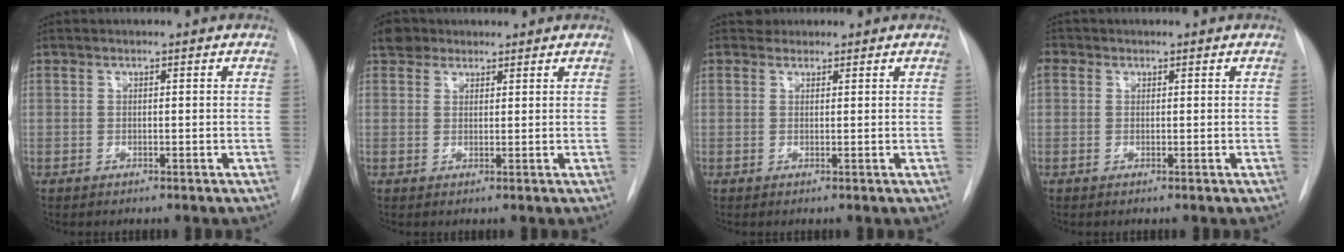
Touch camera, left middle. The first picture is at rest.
{"total": 3.3, "force": [2.6, 2.0, 0.5], "torque": [-0.013, 0.019, 0.044]}
{"total": 1.3, "force": [1.1, 0.5, -0.4], "torque": [0.005, 0.005, 0.015]}
{"total": 2.7, "force": [1.0, 2.4, 1.0], "torque": [-0.029, 0.020, 0.021]}